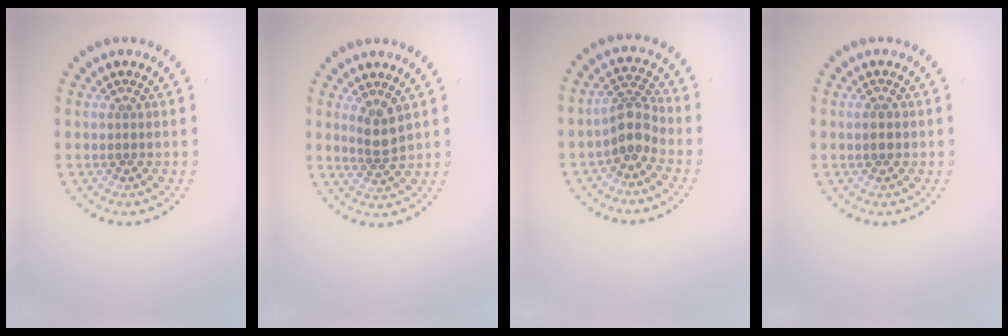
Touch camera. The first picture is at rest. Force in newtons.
{"total": 2.2, "press": 1.8, "slide": 1.2}
{"total": 2.8, "press": 2.2, "slide": 1.7}
{"total": 1.3, "press": 1.3, "slide": 0.0}